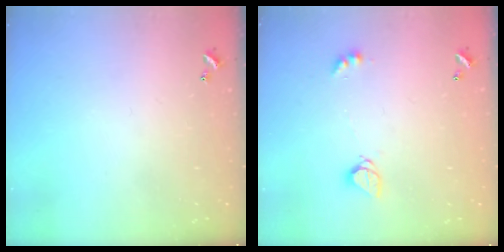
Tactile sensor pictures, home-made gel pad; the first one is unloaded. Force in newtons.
{"total": 4.0, "press": 4.0, "slide": 0.3}